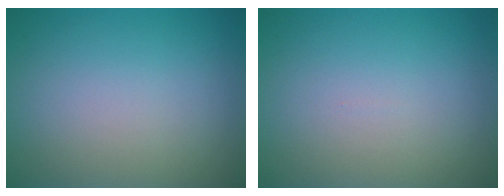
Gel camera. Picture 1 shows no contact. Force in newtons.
{"total": 0.0}